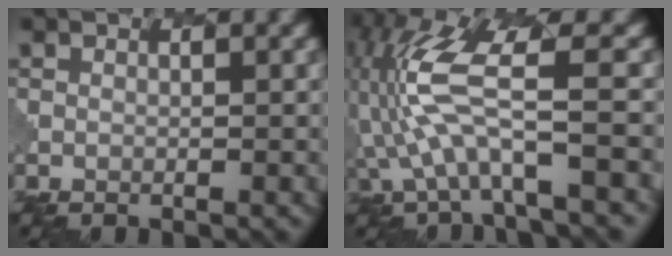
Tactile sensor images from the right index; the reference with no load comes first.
{"total": 8.0, "force": [-1.0, 2.0, 7.6], "torque": [-0.173, 0.012, -0.021]}